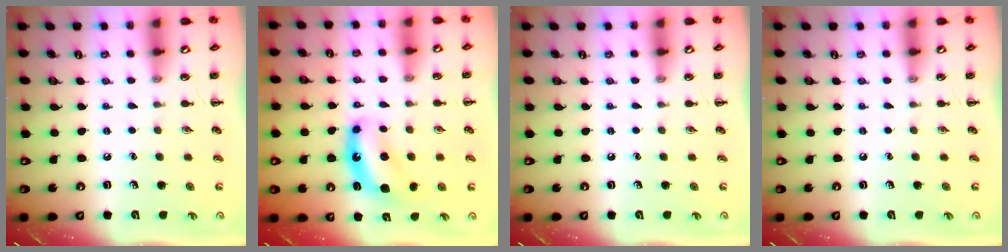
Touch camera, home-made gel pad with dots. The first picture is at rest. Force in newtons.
{"total": 7.8, "press": 7.7, "slide": 1.4}
{"total": 0.0}
{"total": 0.0}